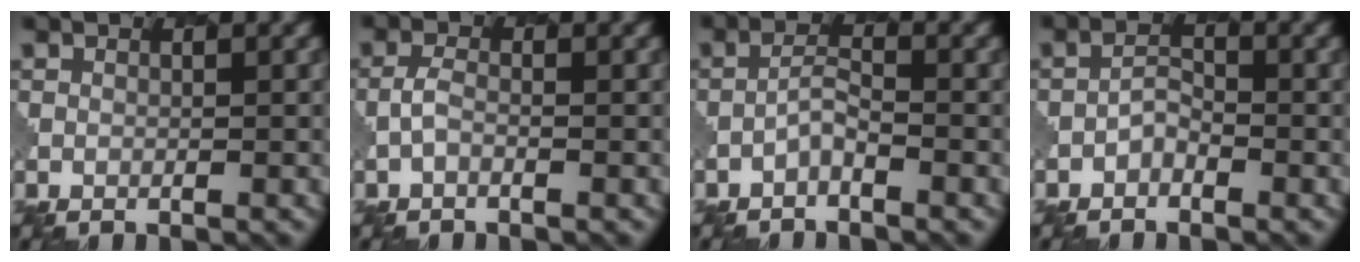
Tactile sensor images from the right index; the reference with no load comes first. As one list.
[{"total": 0.8, "force": [-0.4, 0.4, 0.6], "torque": [-0.017, 0.001, -0.012]}, {"total": 1.3, "force": [-0.9, 0.3, 0.8], "torque": [-0.019, 0.007, -0.020]}, {"total": 1.0, "force": [-0.7, 0.6, 0.5], "torque": [-0.011, 0.005, -0.015]}]